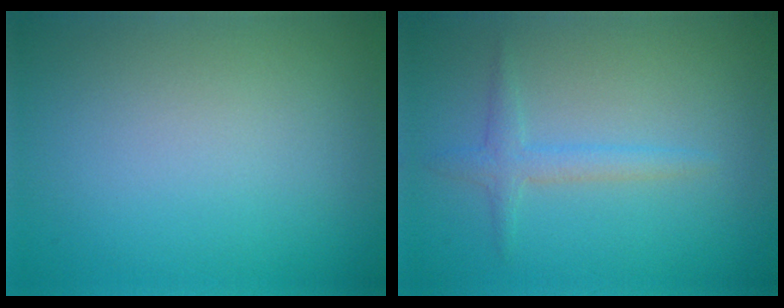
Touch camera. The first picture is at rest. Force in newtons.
{"total": 1.8, "press": 1.8, "slide": 0.0}